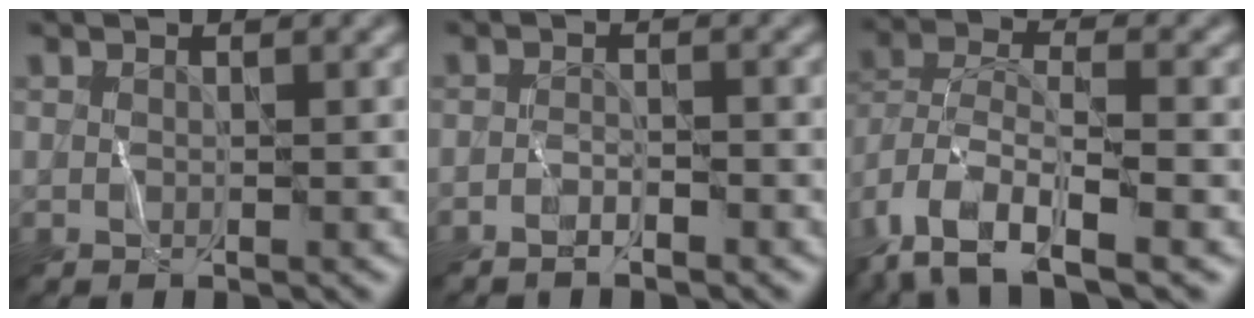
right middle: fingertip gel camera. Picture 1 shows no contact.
{"total": 1.2, "force": [-1.1, 0.0, 0.5], "torque": [-0.012, 0.007, -0.023]}
{"total": 10.2, "force": [-6.1, 3.8, 7.2], "torque": [-0.149, -0.010, -0.119]}